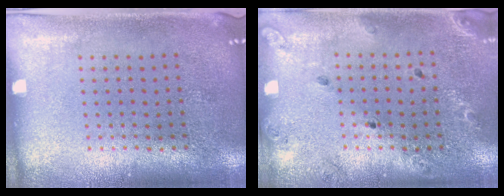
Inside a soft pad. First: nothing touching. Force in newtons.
{"total": 1.4, "press": 1.4, "slide": 0.2}